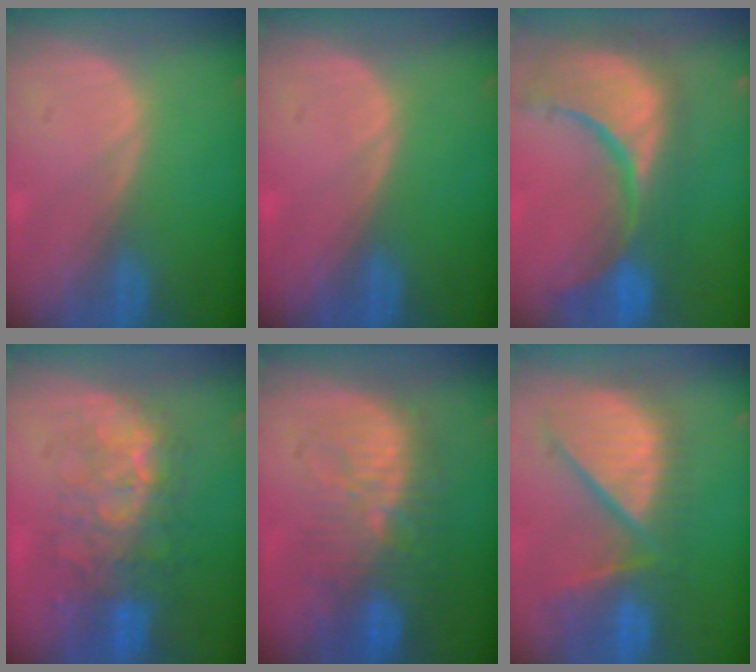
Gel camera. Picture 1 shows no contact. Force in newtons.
{"total": 0.0}
{"total": 15.3, "press": 12.2, "slide": 9.3}
{"total": 9.8, "press": 8.8, "slide": 4.4}
{"total": 10.7, "press": 9.9, "slide": 4.2}
{"total": 11.7, "press": 10.4, "slide": 5.3}